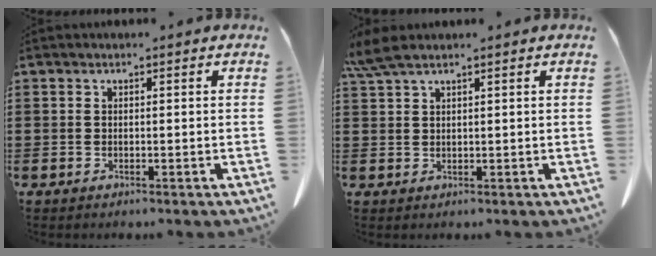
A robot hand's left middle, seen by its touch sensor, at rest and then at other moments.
{"total": 3.5, "force": [2.3, 0.6, 2.5], "torque": [-0.062, -0.001, 0.042]}